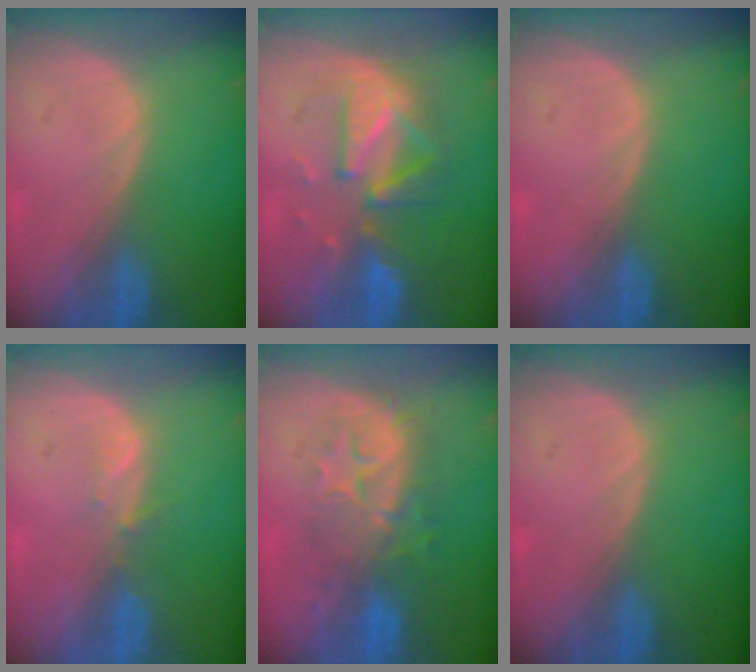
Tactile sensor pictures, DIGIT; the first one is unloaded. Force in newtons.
{"total": 8.4, "press": 8.4, "slide": 0.9}
{"total": 0.0}
{"total": 1.7, "press": 1.5, "slide": 0.8}
{"total": 8.2, "press": 8.1, "slide": 0.8}
{"total": 0.0}